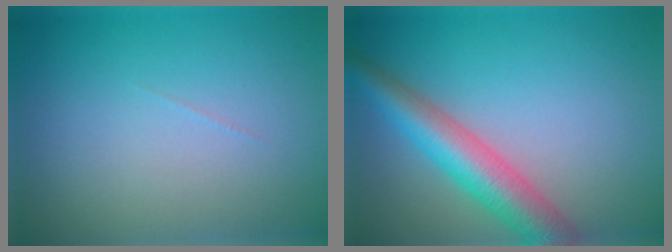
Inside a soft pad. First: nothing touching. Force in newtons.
{"total": 5.7, "press": 5.7, "slide": 0.3}